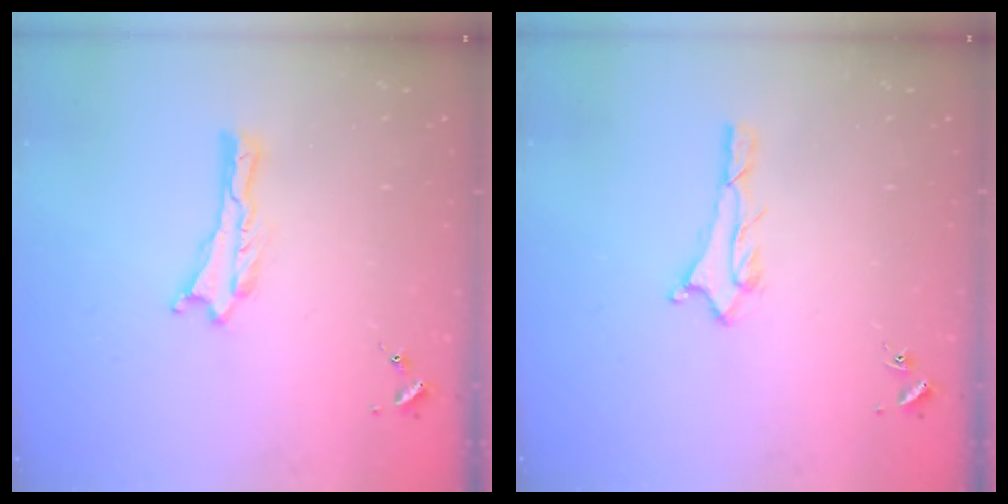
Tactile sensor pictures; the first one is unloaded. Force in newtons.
{"total": 2.0, "press": 2.0, "slide": 0.2}